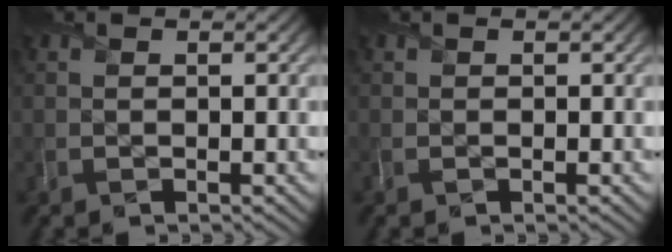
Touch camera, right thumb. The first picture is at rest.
{"total": 0.0}